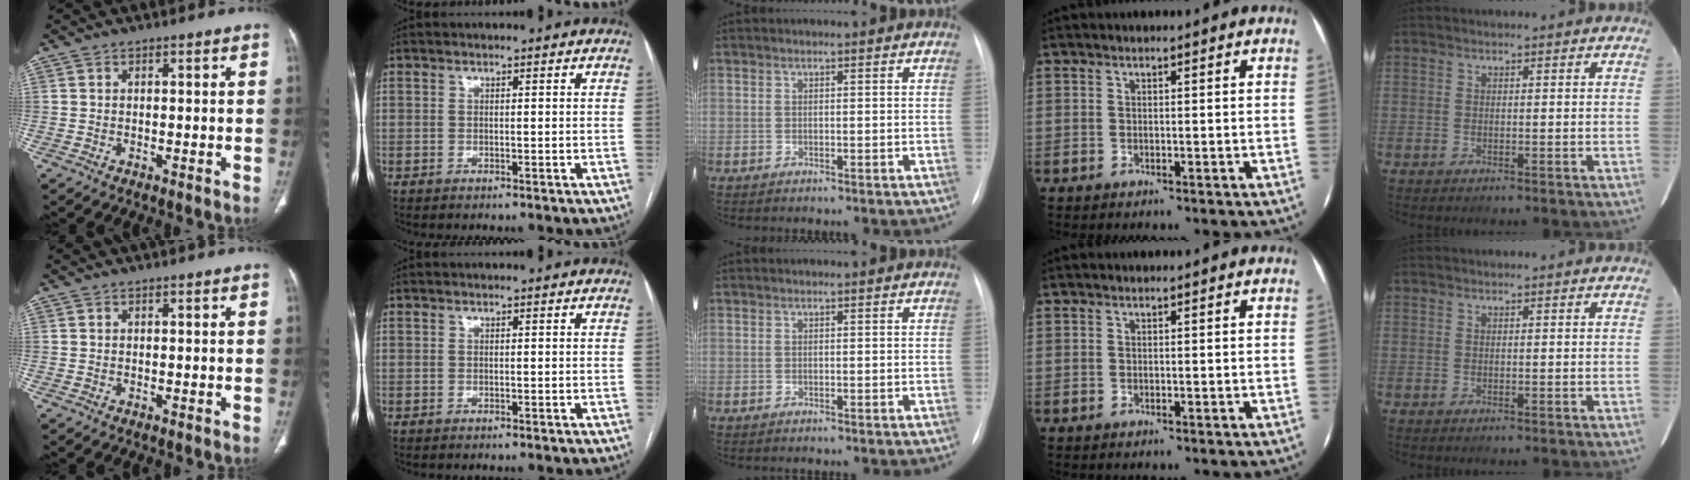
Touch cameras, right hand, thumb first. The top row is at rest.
{}